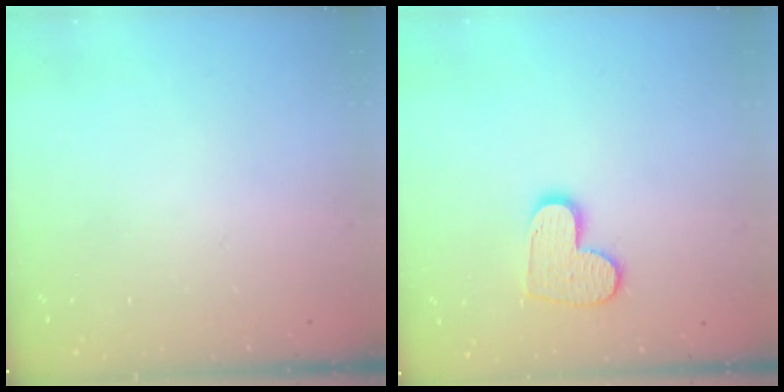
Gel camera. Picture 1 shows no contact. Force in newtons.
{"total": 11.6, "press": 11.6, "slide": 0.8}